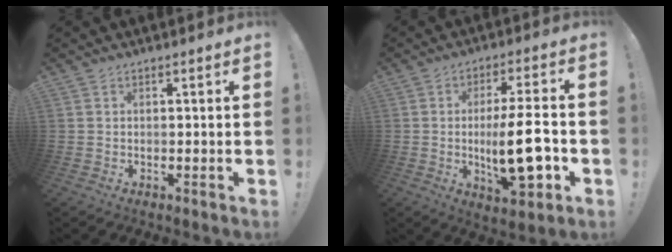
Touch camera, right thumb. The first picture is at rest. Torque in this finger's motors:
{"motor_torque": [0.50, 0.59, 0.44, -0.31, 0.06]}